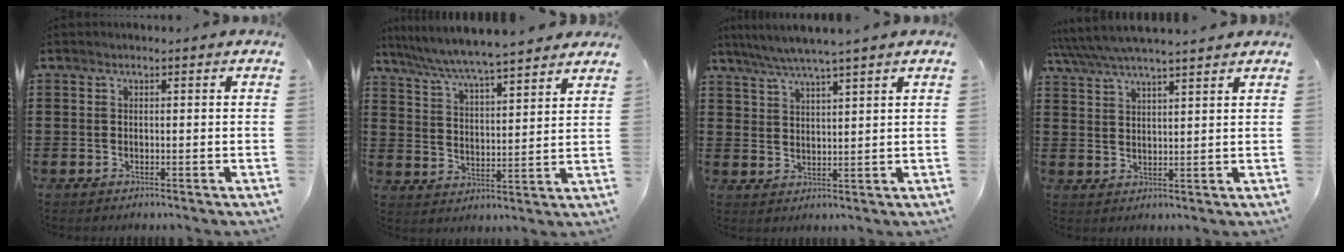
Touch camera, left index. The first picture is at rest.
{"total": 6.0, "force": [5.7, -0.1, 1.8], "torque": [-0.062, -0.035, 0.098]}
{"total": 4.3, "force": [3.7, -0.3, 2.1], "torque": [-0.049, -0.011, 0.068]}
{"total": 4.5, "force": [4.1, 0.5, 1.8], "torque": [-0.050, -0.015, 0.072]}